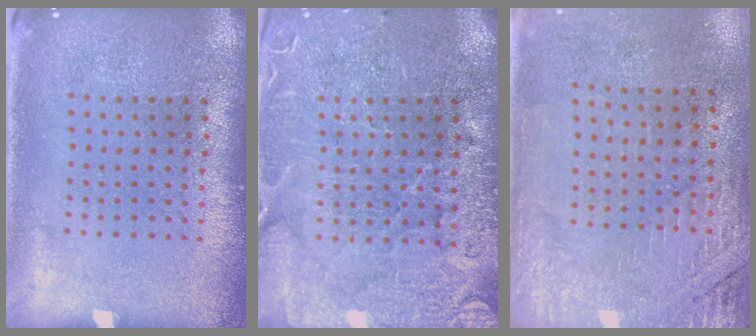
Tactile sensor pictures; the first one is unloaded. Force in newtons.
{"total": 3.5, "press": 3.3, "slide": 1.2}
{"total": 2.7, "press": 2.4, "slide": 1.2}